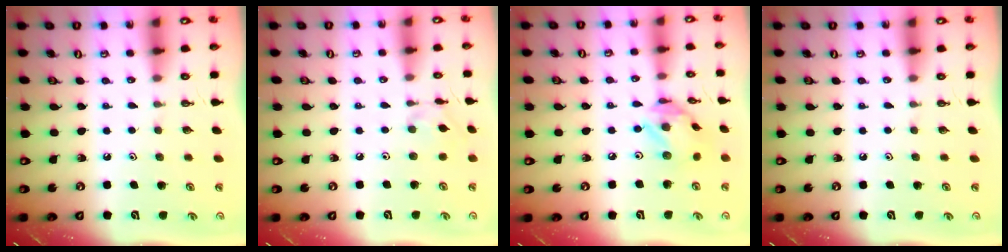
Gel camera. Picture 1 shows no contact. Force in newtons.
{"total": 2.1, "press": 2.1, "slide": 0.3}
{"total": 11.3, "press": 11.2, "slide": 1.0}
{"total": 0.0}